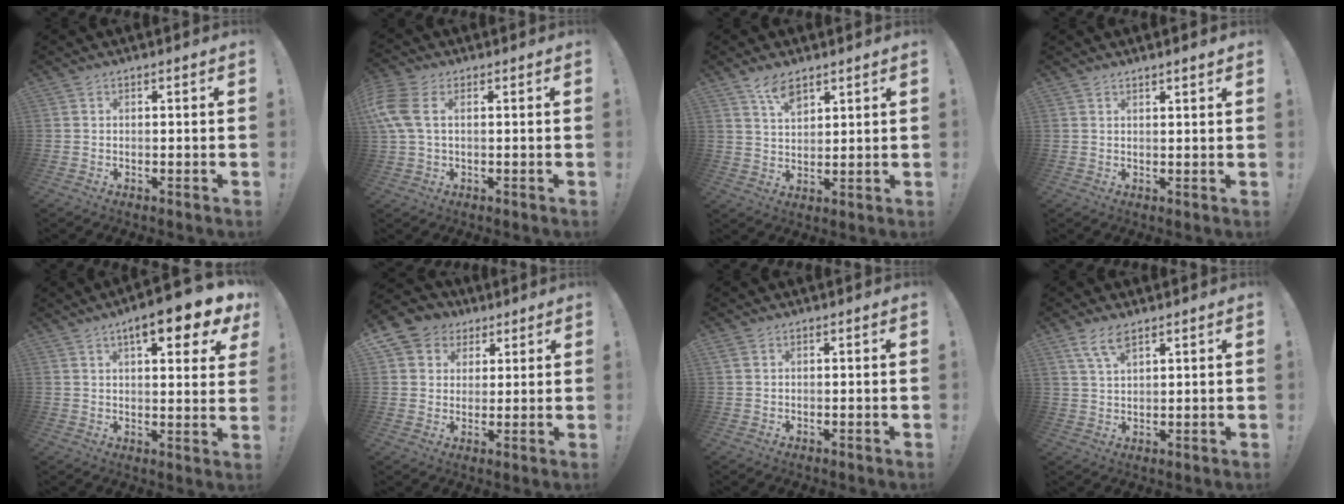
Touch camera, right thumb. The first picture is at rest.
{"total": 8.4, "force": [1.9, 4.7, 6.7], "torque": [-0.142, 0.000, 0.037]}
{"total": 6.5, "force": [4.8, 2.5, 3.6], "torque": [-0.063, -0.027, 0.087]}
{"total": 1.5, "force": [1.4, -0.1, 0.7], "torque": [0.000, -0.010, 0.022]}
{"total": 11.4, "force": [6.2, 2.8, 9.1], "torque": [-0.119, -0.034, 0.093]}
{"total": 8.1, "force": [3.3, 7.2, 1.9], "torque": [-0.030, -0.013, 0.070]}
{"total": 0.8, "force": [0.3, 0.6, 0.5], "torque": [-0.010, 0.003, 0.007]}
{"total": 6.1, "force": [4.1, 2.1, 4.0], "torque": [-0.069, -0.016, 0.074]}